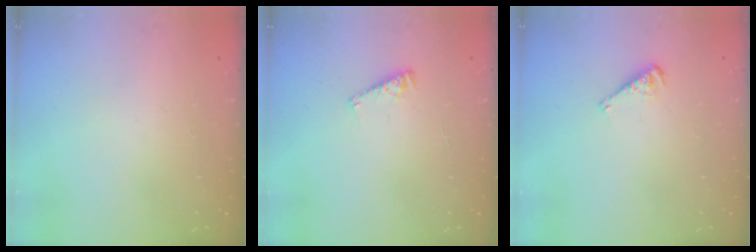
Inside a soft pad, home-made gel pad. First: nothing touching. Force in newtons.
{"total": 4.1, "press": 4.1, "slide": 0.2}
{"total": 4.6, "press": 4.6, "slide": 0.6}